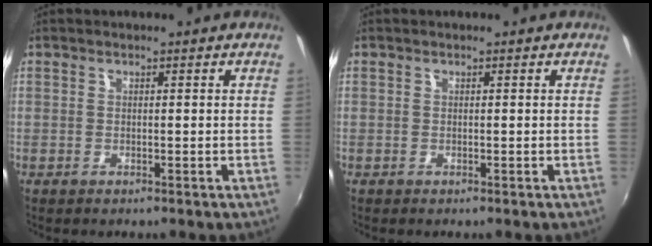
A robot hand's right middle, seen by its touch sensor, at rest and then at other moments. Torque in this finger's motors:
{"motor_torque": [-0.10, 0.01, -0.01, 0.00]}